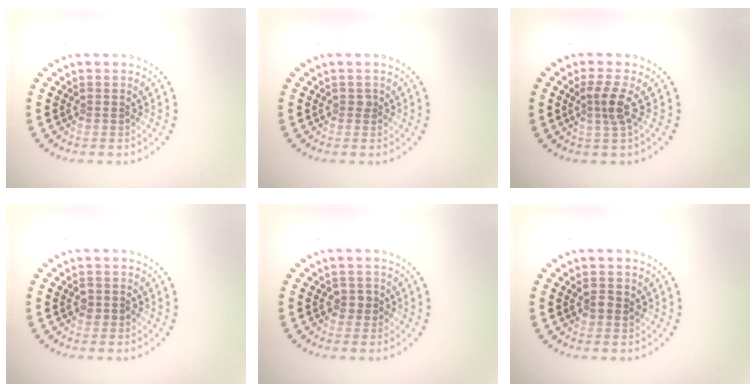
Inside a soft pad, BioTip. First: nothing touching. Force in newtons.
{"total": 0.5, "press": 0.4, "slide": 0.4}
{"total": 2.4, "press": 1.8, "slide": 1.5}
{"total": 1.4, "press": 1.4, "slide": 0.2}
{"total": 1.5, "press": 1.4, "slide": 0.6}
{"total": 1.6, "press": 1.5, "slide": 0.5}